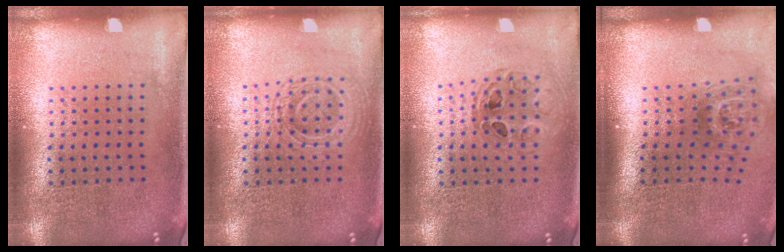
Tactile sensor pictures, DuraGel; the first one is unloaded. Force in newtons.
{"total": 1.4, "press": 1.3, "slide": 0.3}
{"total": 0.8, "press": 0.8, "slide": 0.1}
{"total": 1.8, "press": 1.2, "slide": 1.4}